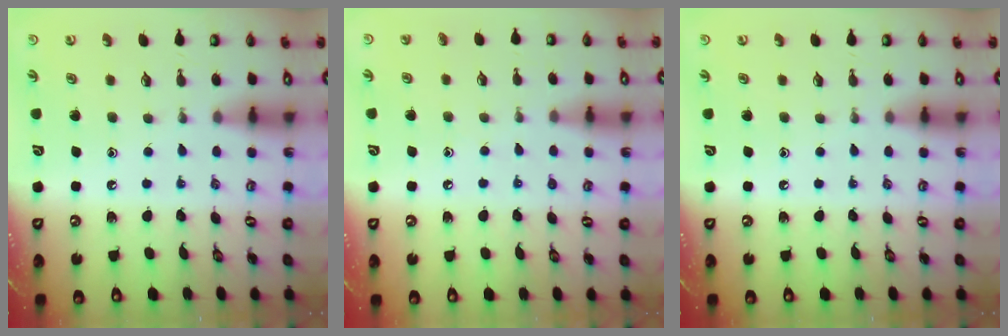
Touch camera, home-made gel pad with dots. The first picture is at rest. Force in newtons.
{"total": 3.5, "press": 3.5, "slide": 0.4}
{"total": 0.0}